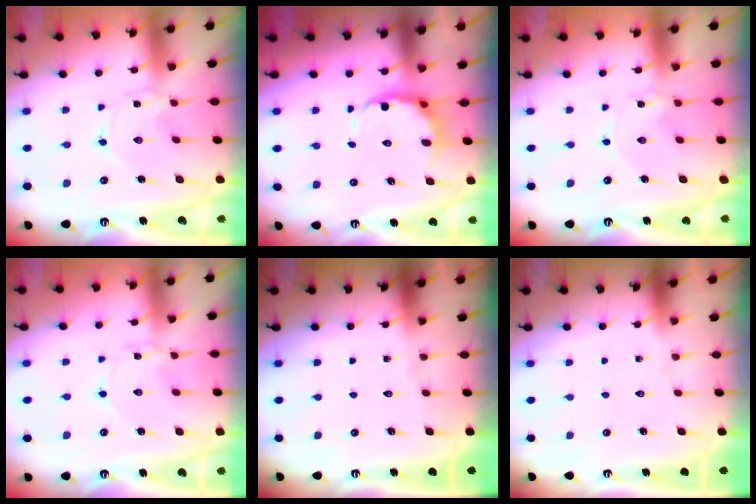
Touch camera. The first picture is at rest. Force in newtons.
{"total": 6.2, "press": 5.7, "slide": 2.5}
{"total": 0.0}
{"total": 1.4, "press": 1.4, "slide": 0.1}
{"total": 0.0}
{"total": 0.0}